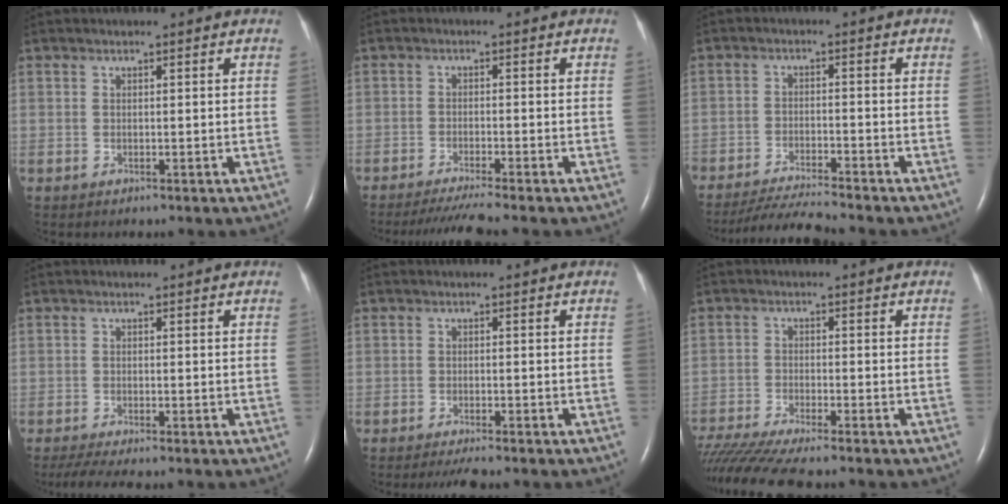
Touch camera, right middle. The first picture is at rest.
{"total": 5.5, "force": [-4.8, -1.4, 2.4], "torque": [-0.041, -0.023, -0.082]}
{"total": 6.6, "force": [-6.3, -0.9, 1.8], "torque": [-0.031, -0.019, -0.115]}
{"total": 4.3, "force": [-3.5, 0.0, 2.5], "torque": [-0.048, -0.012, -0.059]}
{"total": 3.4, "force": [-3.0, 0.1, 1.8], "torque": [-0.031, -0.008, -0.045]}
{"total": 13.0, "force": [-11.4, 0.0, 6.3], "torque": [-0.113, -0.028, -0.191]}